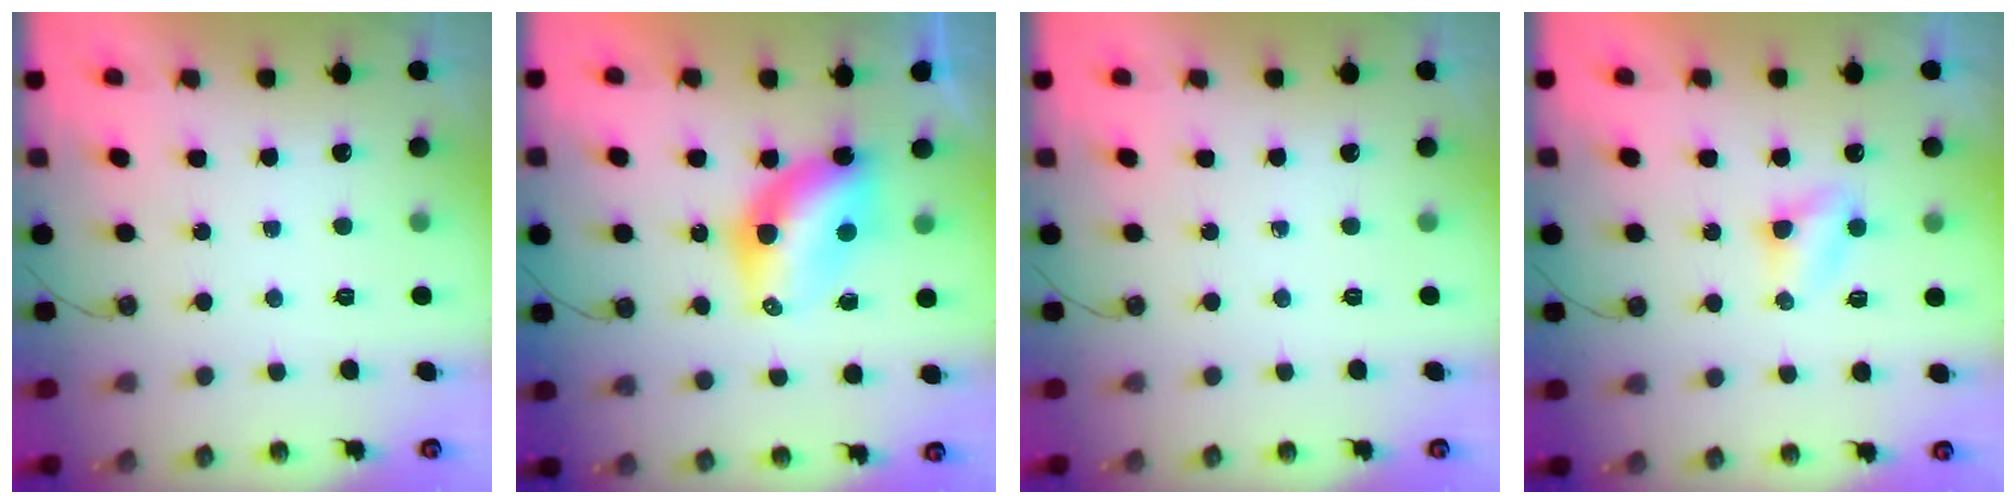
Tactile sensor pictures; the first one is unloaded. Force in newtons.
{"total": 8.0, "press": 8.0, "slide": 0.7}
{"total": 0.0}
{"total": 5.2, "press": 5.2, "slide": 0.5}